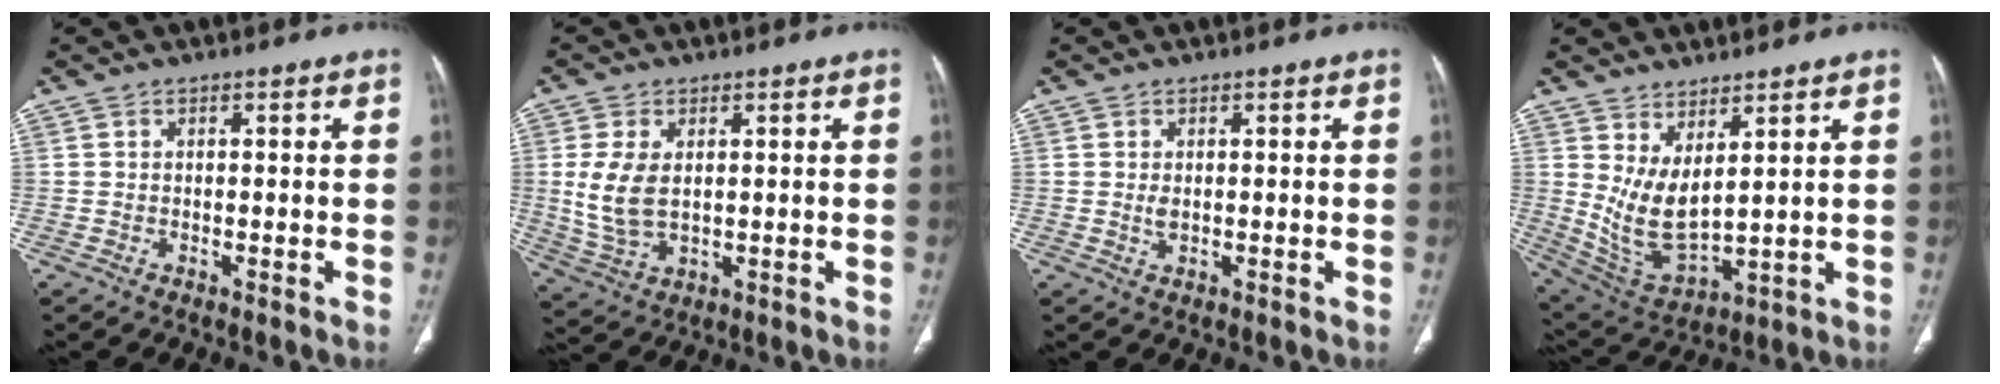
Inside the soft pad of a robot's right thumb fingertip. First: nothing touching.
{"total": 8.7, "force": [1.1, 5.3, 6.9], "torque": [-0.145, -0.009, 0.032]}
{"total": 1.3, "force": [0.1, 0.7, 1.1], "torque": [-0.021, -0.004, 0.006]}
{"total": 9.8, "force": [3.6, 4.2, 8.1], "torque": [-0.149, -0.042, 0.090]}